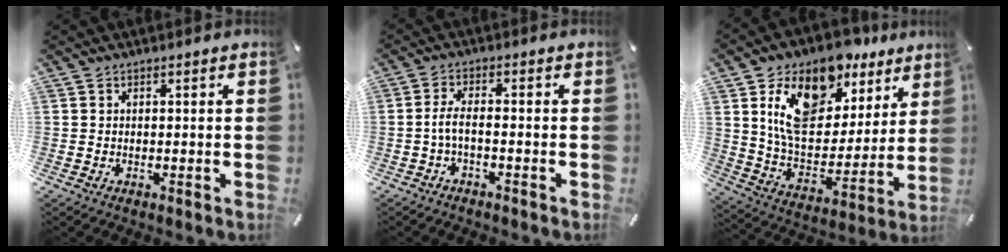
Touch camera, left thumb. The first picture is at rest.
{"total": 3.8, "force": [-1.3, 1.0, 3.4], "torque": [-0.075, 0.001, -0.029]}
{"total": 17.9, "force": [10.5, 11.0, 9.5], "torque": [-0.175, -0.051, 0.188]}